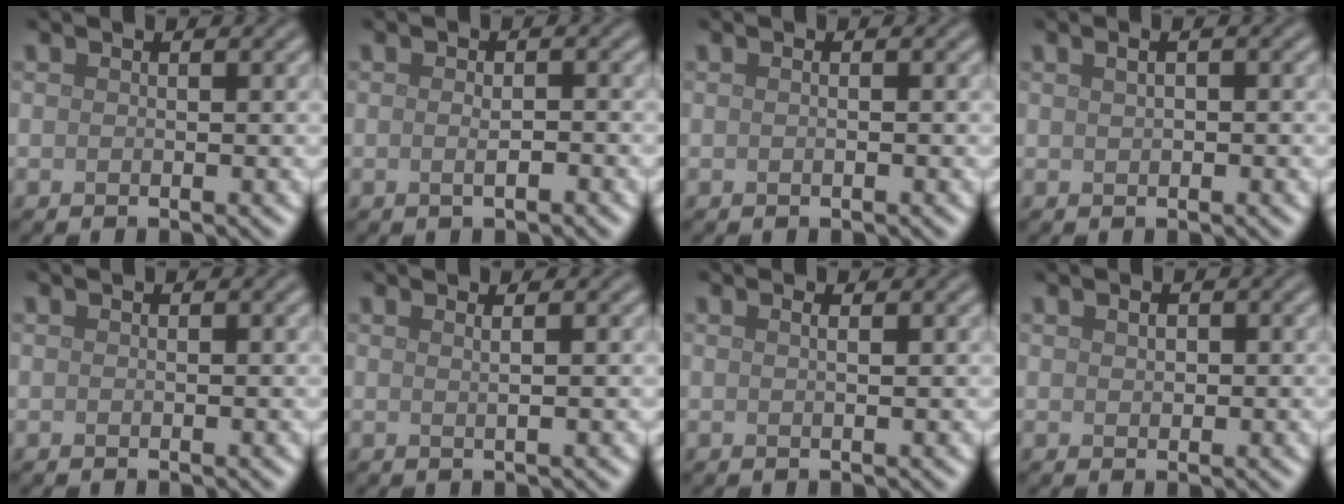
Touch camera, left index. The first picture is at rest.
{"total": 1.5, "force": [-0.3, 0.4, 1.4], "torque": [-0.025, -0.001, -0.006]}
{"total": 0.7, "force": [0.0, 0.3, 0.6], "torque": [-0.008, -0.005, -0.001]}
{"total": 1.3, "force": [0.5, 0.5, 1.0], "torque": [-0.015, -0.001, 0.008]}
{"total": 0.0}
{"total": 1.8, "force": [0.8, 0.8, 1.3], "torque": [-0.007, 0.001, -0.010]}
{"total": 1.3, "force": [0.6, 0.6, 1.0], "torque": [-0.003, 0.000, -0.004]}
{"total": 0.9, "force": [0.3, 0.6, 0.5], "torque": [-0.010, 0.000, 0.007]}